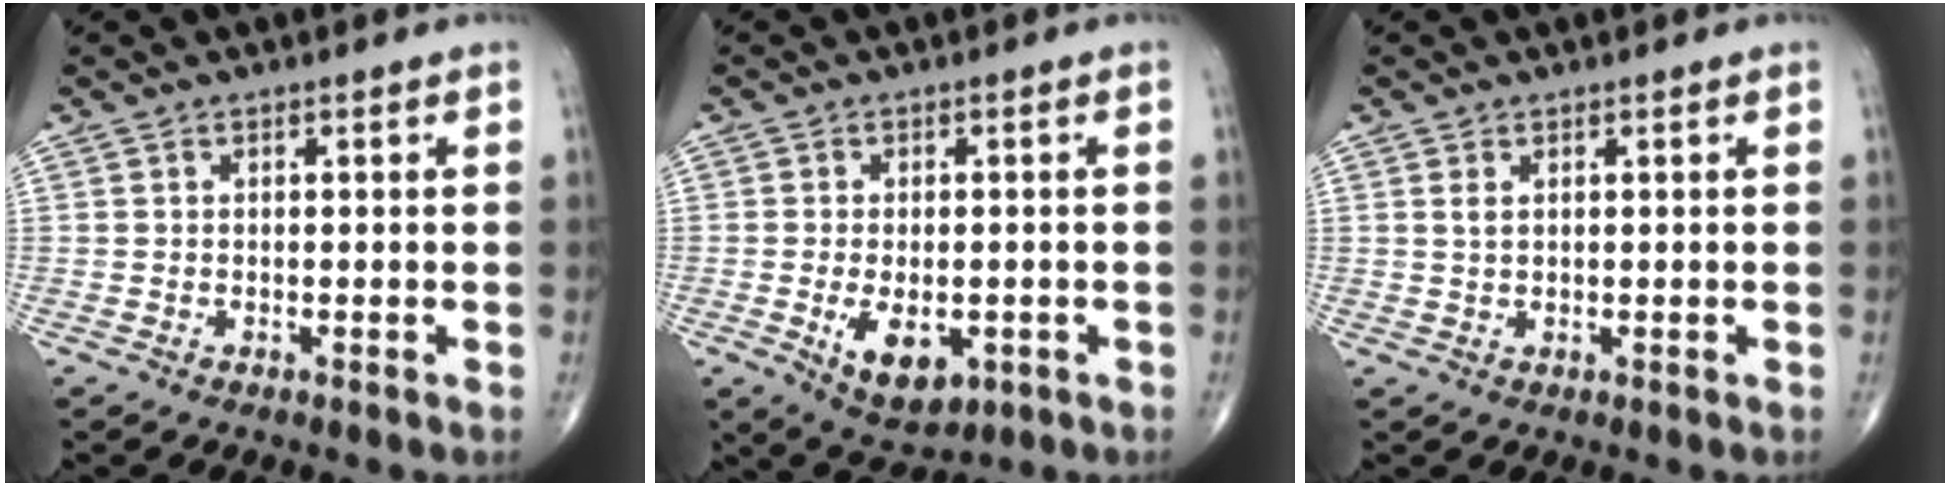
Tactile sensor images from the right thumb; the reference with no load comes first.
{"total": 8.5, "force": [-2.3, 4.8, 6.6], "torque": [-0.088, -0.007, -0.020]}
{"total": 1.4, "force": [0.6, 0.7, 1.0], "torque": [-0.023, 0.003, 0.017]}